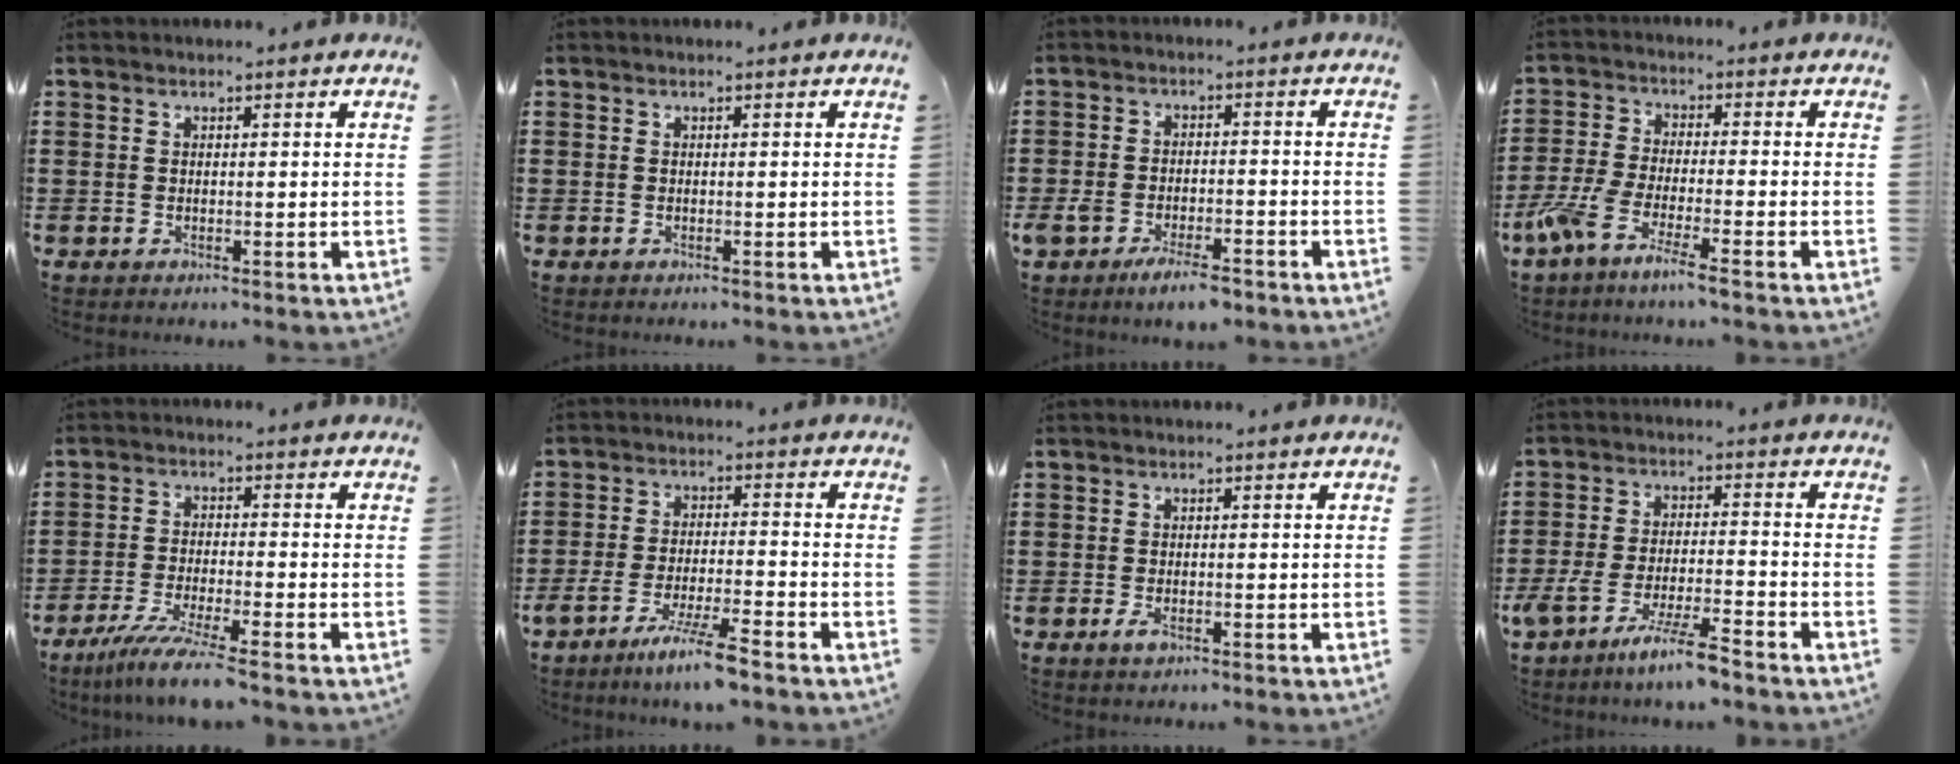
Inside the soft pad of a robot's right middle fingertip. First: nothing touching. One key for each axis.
{"total": 0.0}
{"total": 4.7, "fx": -3.4, "fy": 1.4, "fz": 2.9, "tx": -0.060, "ty": 0.002, "tz": -0.066}
{"total": 6.1, "fx": -4.6, "fy": 0.3, "fz": 3.9, "tx": -0.107, "ty": -0.023, "tz": -0.093}
{"total": 6.0, "fx": -4.9, "fy": -0.4, "fz": 3.3, "tx": -0.071, "ty": -0.020, "tz": -0.094}
{"total": 6.8, "fx": -5.3, "fy": 0.0, "fz": 4.3, "tx": -0.086, "ty": -0.014, "tz": -0.100}
{"total": 1.6, "fx": -0.7, "fy": 0.7, "fz": 1.3, "tx": -0.032, "ty": -0.005, "tz": -0.015}
{"total": 7.7, "fx": -6.1, "fy": 0.3, "fz": 4.6, "tx": -0.106, "ty": -0.015, "tz": -0.120}